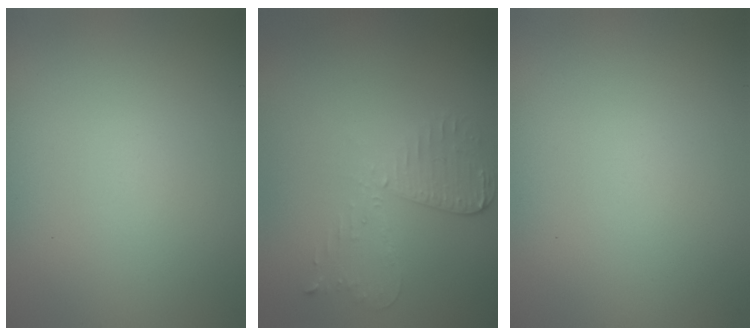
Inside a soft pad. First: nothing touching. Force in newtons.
{"total": 2.6, "press": 2.3, "slide": 1.3}
{"total": 0.0}